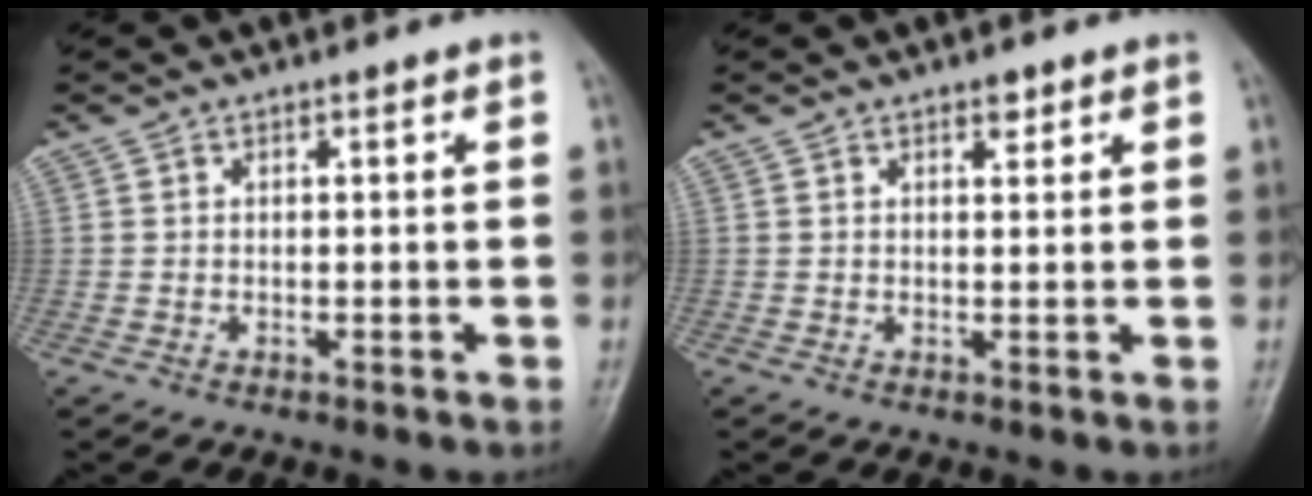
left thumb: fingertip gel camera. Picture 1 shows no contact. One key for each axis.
{"total": 1.7, "fx": 1.1, "fy": 0.8, "fz": 1.0, "tx": -0.006, "ty": -0.005, "tz": 0.015}